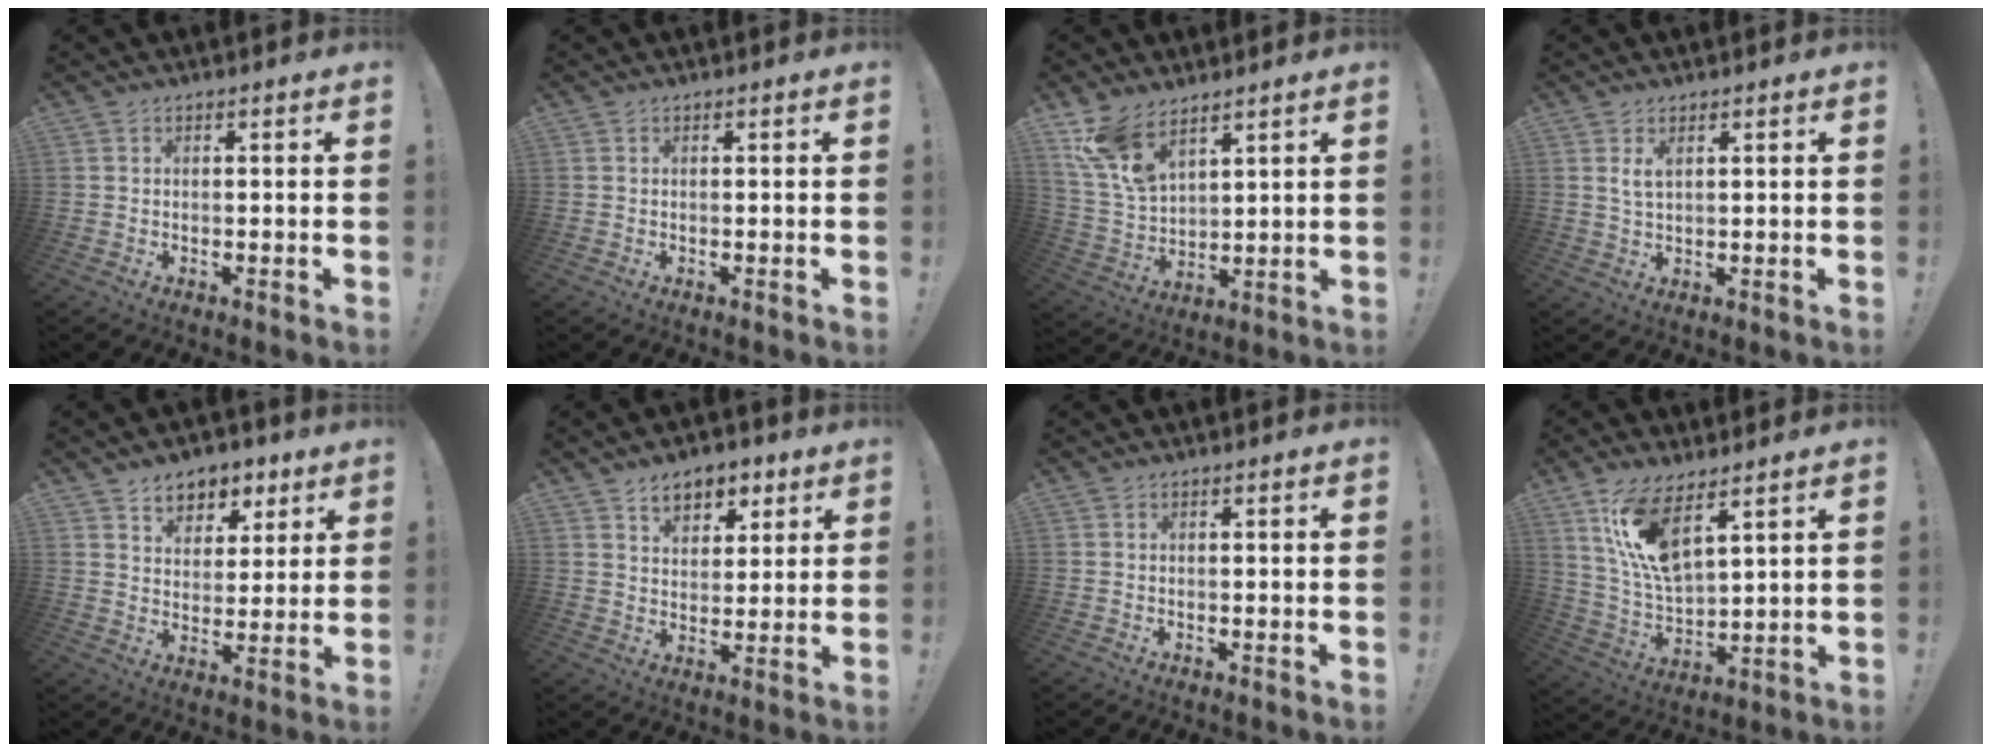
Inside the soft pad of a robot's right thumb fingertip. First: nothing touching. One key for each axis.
{"total": 0.0}
{"total": 11.6, "fx": 8.7, "fy": 5.2, "fz": 5.7, "tx": -0.128, "ty": -0.041, "tz": 0.172}
{"total": 3.3, "fx": 1.5, "fy": 1.4, "fz": 2.6, "tx": -0.055, "ty": 0.001, "tz": 0.028}
{"total": 7.9, "fx": 5.2, "fy": 5.7, "fz": 1.8, "tx": -0.019, "ty": -0.037, "tz": 0.099}
{"total": 8.3, "fx": 5.1, "fy": 5.6, "fz": 3.4, "tx": -0.042, "ty": -0.025, "tz": 0.093}
{"total": 0.0}
{"total": 13.4, "fx": 8.5, "fy": 5.1, "fz": 9.1, "tx": -0.182, "ty": -0.044, "tz": 0.156}